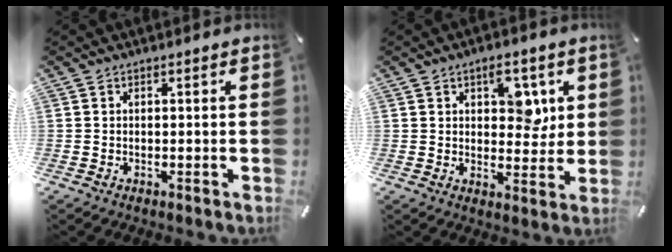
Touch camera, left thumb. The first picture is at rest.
{"total": 7.9, "force": [3.1, 4.9, 5.4], "torque": [-0.052, -0.012, 0.045]}